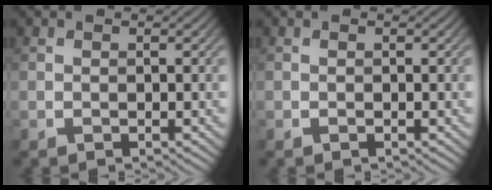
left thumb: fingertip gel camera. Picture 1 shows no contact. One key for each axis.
{"total": 0.0}